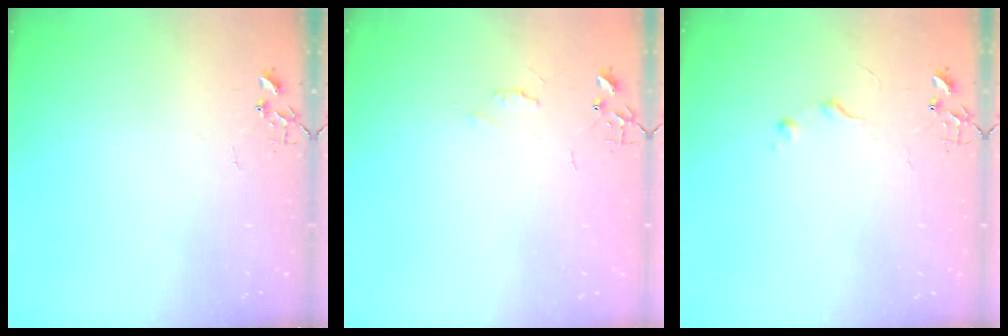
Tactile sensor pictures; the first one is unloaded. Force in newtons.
{"total": 4.1, "press": 4.1, "slide": 0.7}
{"total": 5.2, "press": 5.1, "slide": 0.7}